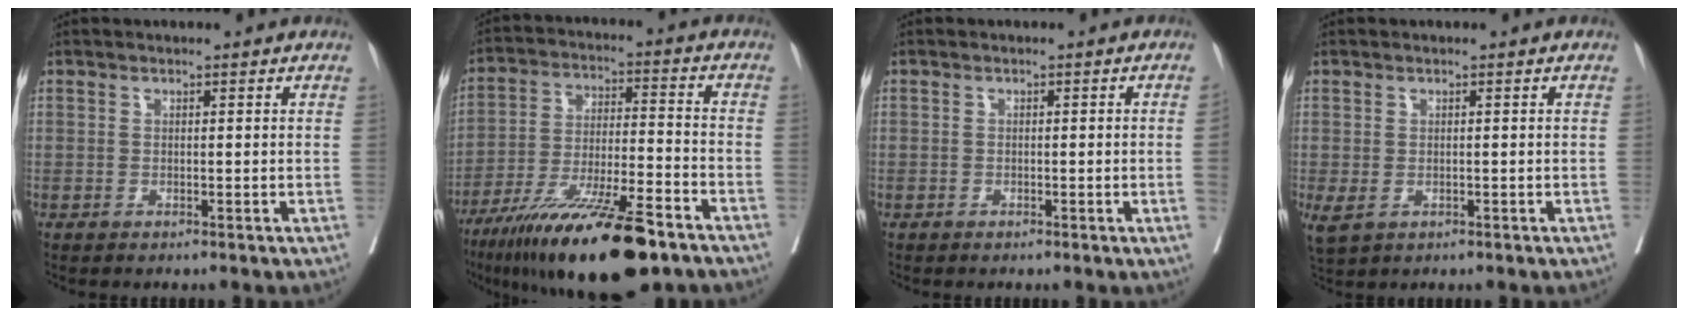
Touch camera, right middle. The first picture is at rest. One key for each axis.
{"total": 19.9, "fx": -13.6, "fy": 3.0, "fz": 14.2, "tx": -0.225, "ty": -0.035, "tz": -0.236}
{"total": 1.2, "fx": -0.3, "fy": -0.1, "fz": 1.2, "tx": -0.019, "ty": 0.004, "tz": -0.003}
{"total": 3.4, "fx": -0.8, "fy": 2.2, "fz": 2.5, "tx": -0.060, "ty": -0.007, "tz": -0.002}